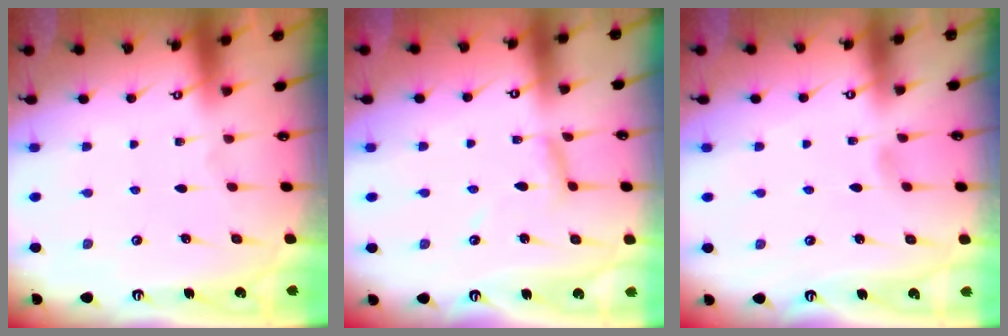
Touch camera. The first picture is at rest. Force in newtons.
{"total": 6.1, "press": 6.1, "slide": 0.3}
{"total": 2.9, "press": 2.8, "slide": 0.3}